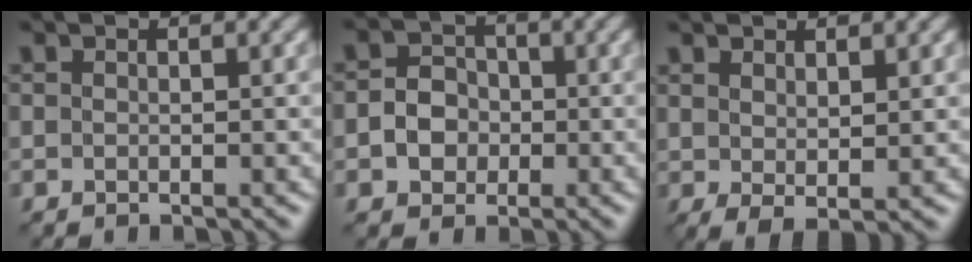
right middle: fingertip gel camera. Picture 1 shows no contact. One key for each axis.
{"total": 3.3, "fx": -0.6, "fy": 2.8, "fz": 1.6, "tx": -0.016, "ty": 0.002, "tz": -0.016}
{"total": 2.1, "fx": 0.9, "fy": 0.5, "fz": 1.8, "tx": -0.041, "ty": -0.004, "tz": 0.024}